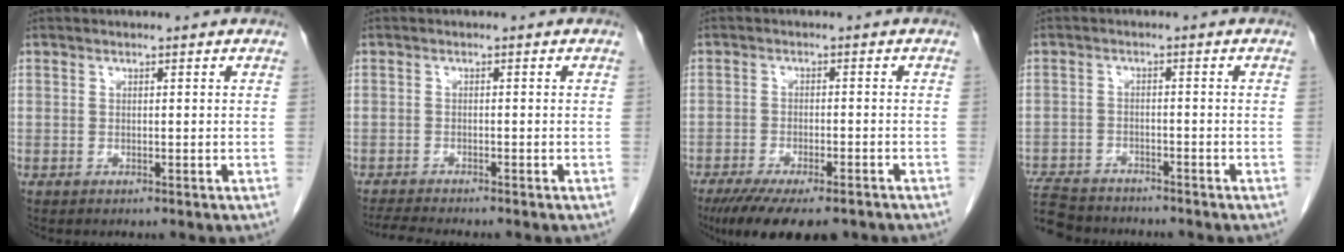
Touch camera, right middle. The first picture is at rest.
{"total": 4.3, "force": [-4.0, -0.1, 1.7], "torque": [-0.030, -0.015, -0.065]}
{"total": 13.3, "force": [-10.1, 3.8, 7.8], "torque": [-0.129, -0.021, -0.150]}
{"total": 9.7, "force": [-8.8, 3.0, 2.8], "torque": [-0.063, -0.005, -0.141]}